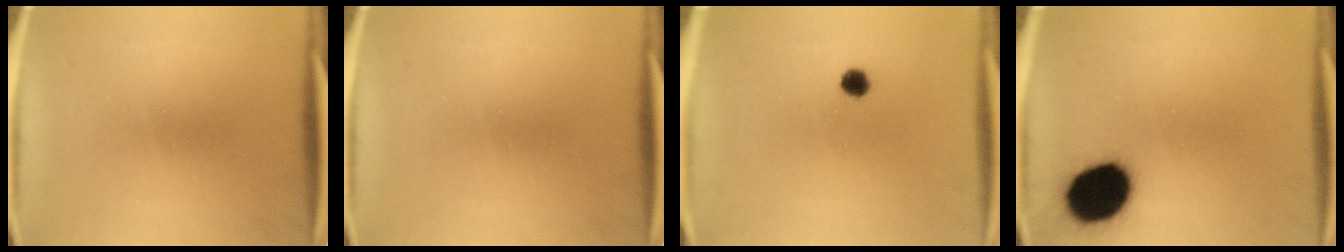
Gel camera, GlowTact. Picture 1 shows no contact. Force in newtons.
{"total": 0.0}
{"total": 1.8}
{"total": 16.5}